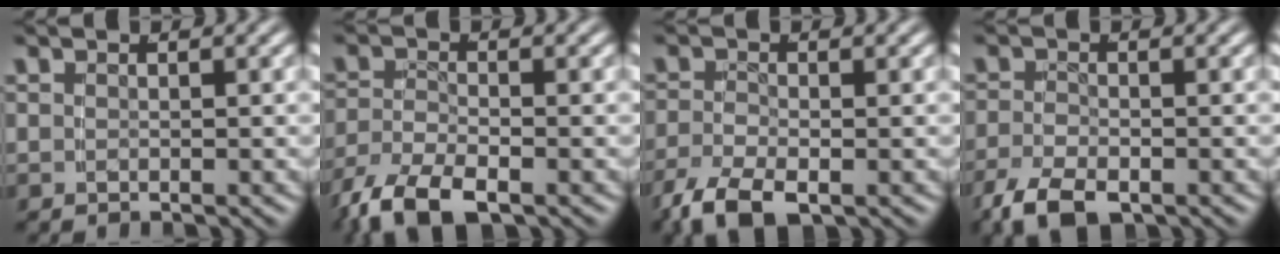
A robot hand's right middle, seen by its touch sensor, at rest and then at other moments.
{"total": 6.3, "force": [-3.9, 3.4, 3.6], "torque": [-0.087, -0.033, -0.050]}
{"total": 4.5, "force": [-2.8, 2.1, 2.9], "torque": [-0.063, -0.023, -0.033]}
{"total": 4.2, "force": [-2.8, 1.9, 2.5], "torque": [-0.053, -0.019, -0.037]}